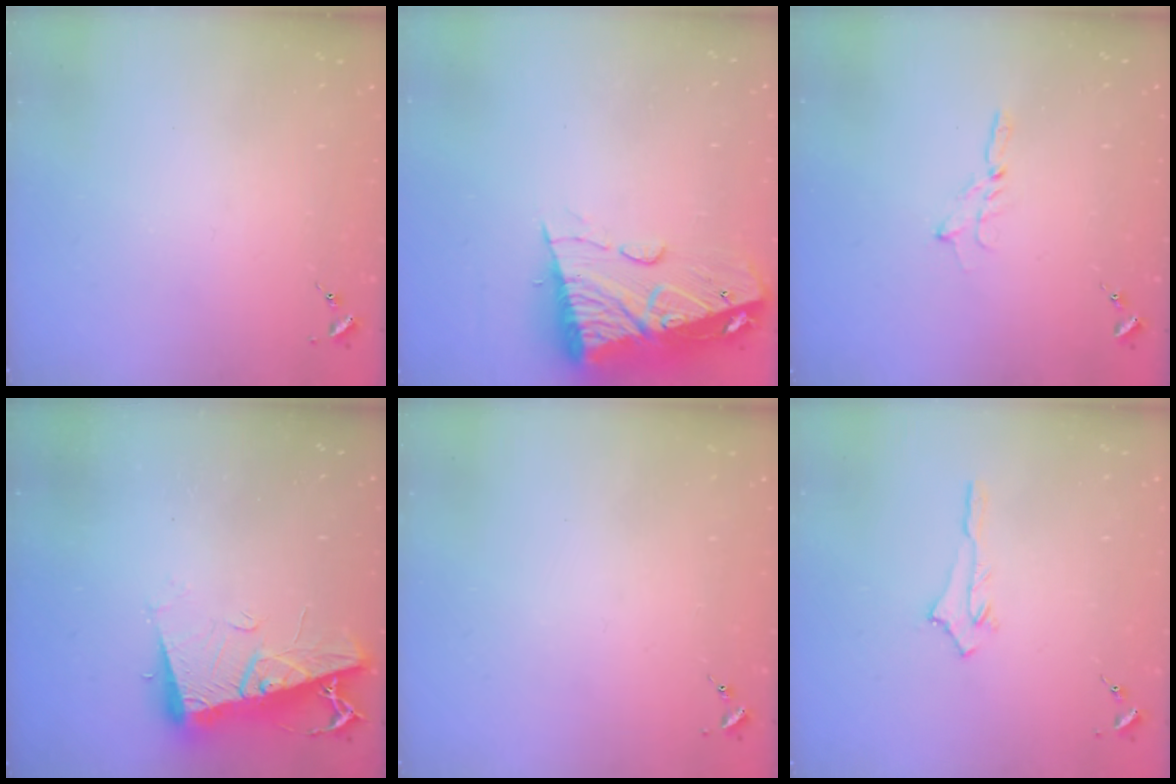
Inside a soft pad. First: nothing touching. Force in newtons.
{"total": 14.0, "press": 13.9, "slide": 1.3}
{"total": 1.8, "press": 1.8, "slide": 0.2}
{"total": 11.9, "press": 11.8, "slide": 1.4}
{"total": 0.0}
{"total": 2.5, "press": 2.5, "slide": 0.4}